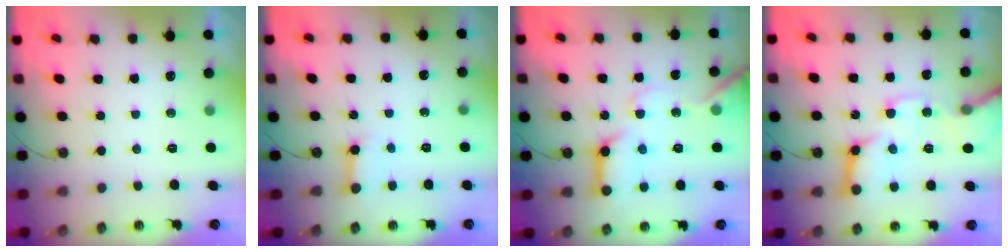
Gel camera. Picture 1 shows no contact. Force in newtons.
{"total": 4.4, "press": 4.4, "slide": 0.5}
{"total": 14.3, "press": 14.1, "slide": 1.8}
{"total": 18.9, "press": 18.7, "slide": 2.5}